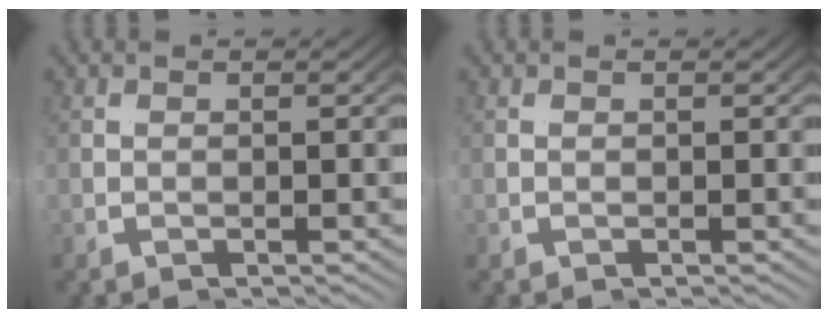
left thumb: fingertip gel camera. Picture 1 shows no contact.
{"total": 0.0}